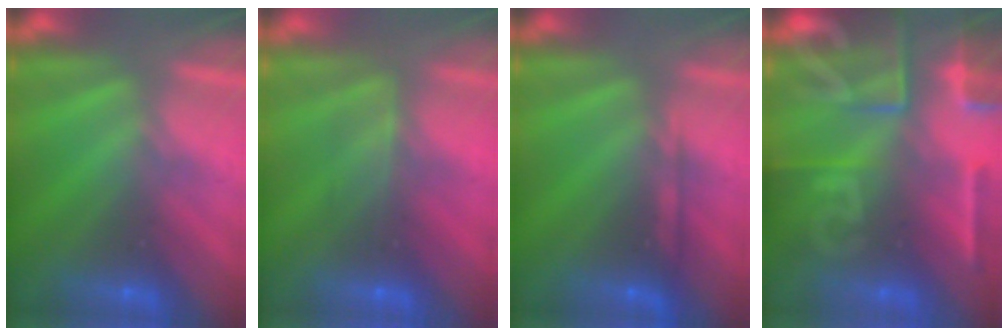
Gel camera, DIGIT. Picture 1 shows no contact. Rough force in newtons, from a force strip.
{"total": 2.4}
{"total": 2.2}
{"total": 8.1}